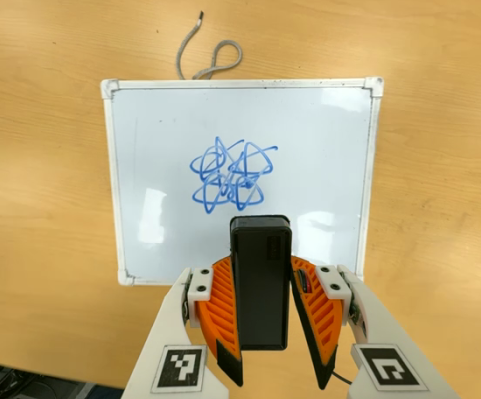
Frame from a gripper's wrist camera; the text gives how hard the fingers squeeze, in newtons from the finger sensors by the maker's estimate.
{"total": 5.8, "left": 5.0, "right": 6.7}